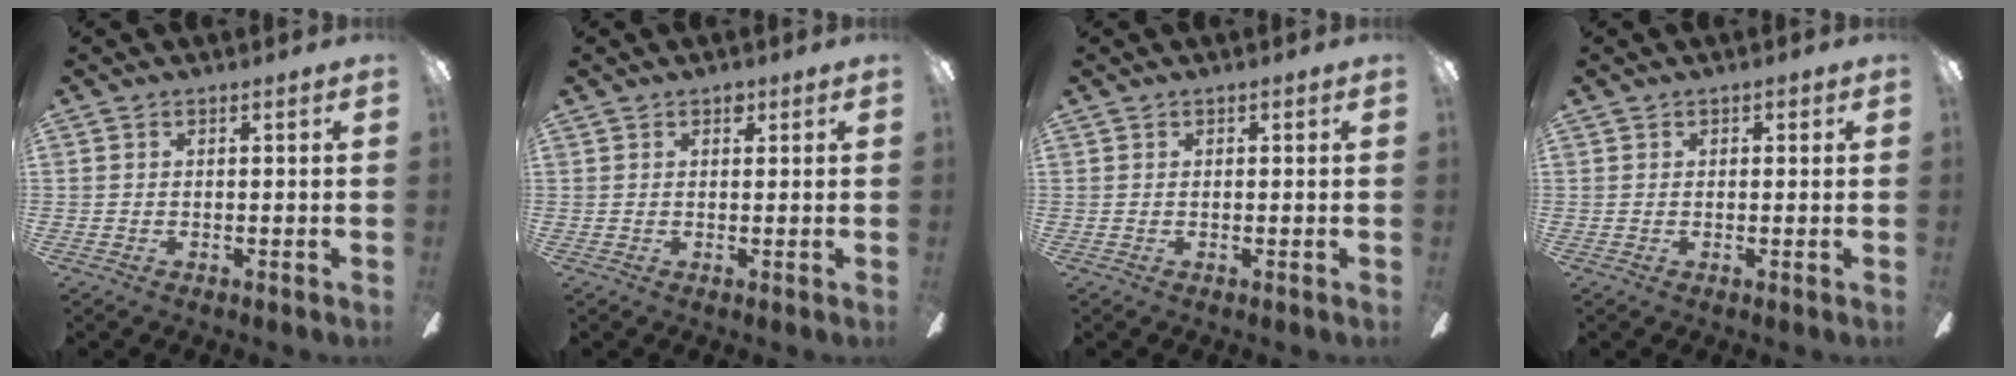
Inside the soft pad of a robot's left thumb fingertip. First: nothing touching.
{"total": 1.8, "force": [1.0, 1.3, 0.9], "torque": [-0.002, -0.002, 0.014]}
{"total": 0.5, "force": [0.0, 0.5, 0.2], "torque": [-0.003, 0.004, -0.001]}
{"total": 1.0, "force": [0.1, 0.9, 0.3], "torque": [0.003, 0.001, -0.001]}